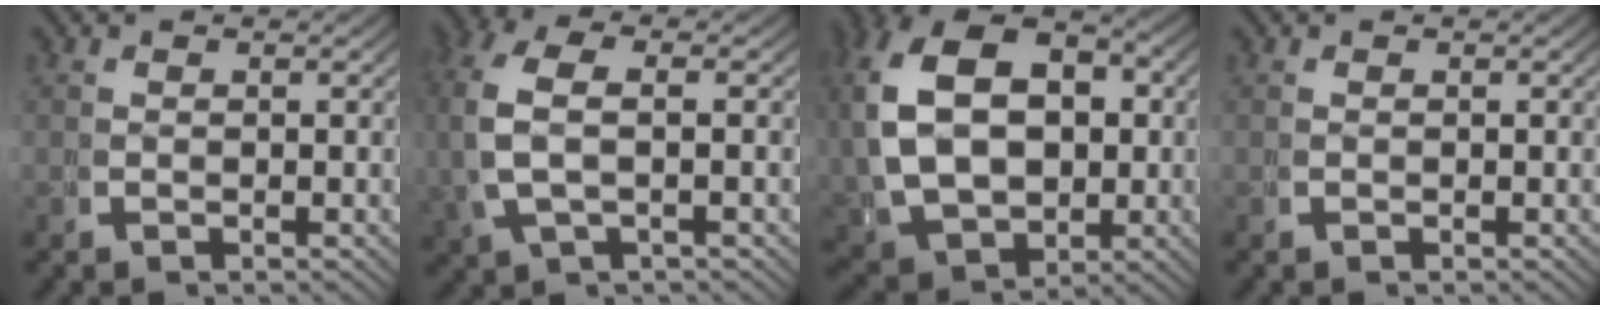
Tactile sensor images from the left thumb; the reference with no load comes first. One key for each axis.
{"total": 5.7, "fx": 1.0, "fy": 2.9, "fz": 4.9, "tx": -0.126, "ty": 0.000, "tz": 0.024}
{"total": 13.9, "fx": 1.0, "fy": 10.1, "fz": 9.6, "tx": -0.207, "ty": -0.039, "tz": 0.038}
{"total": 0.0}